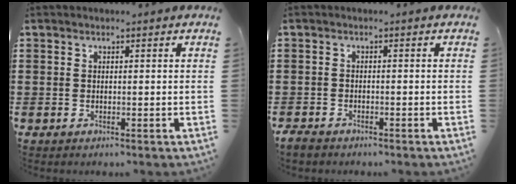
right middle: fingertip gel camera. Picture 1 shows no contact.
{"total": 1.6, "force": [-1.4, 0.7, 0.3], "torque": [-0.017, 0.002, -0.032]}